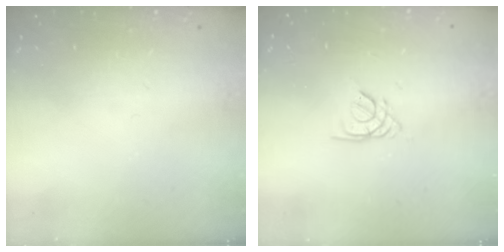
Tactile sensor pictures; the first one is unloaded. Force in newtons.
{"total": 2.1, "press": 2.1, "slide": 0.4}